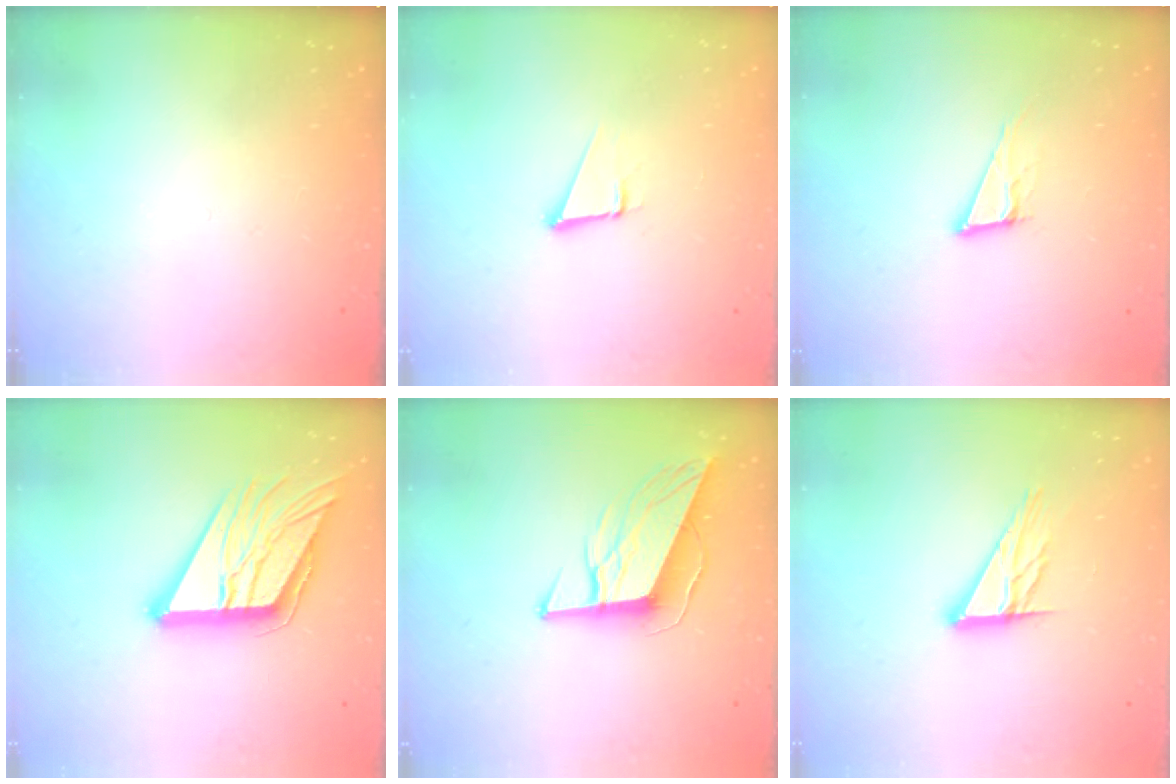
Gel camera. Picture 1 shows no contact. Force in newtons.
{"total": 4.3, "press": 3.4, "slide": 2.6}
{"total": 9.8, "press": 9.2, "slide": 3.3}
{"total": 17.3, "press": 17.1, "slide": 2.7}
{"total": 13.0, "press": 12.6, "slide": 3.2}
{"total": 10.9, "press": 10.9, "slide": 1.0}